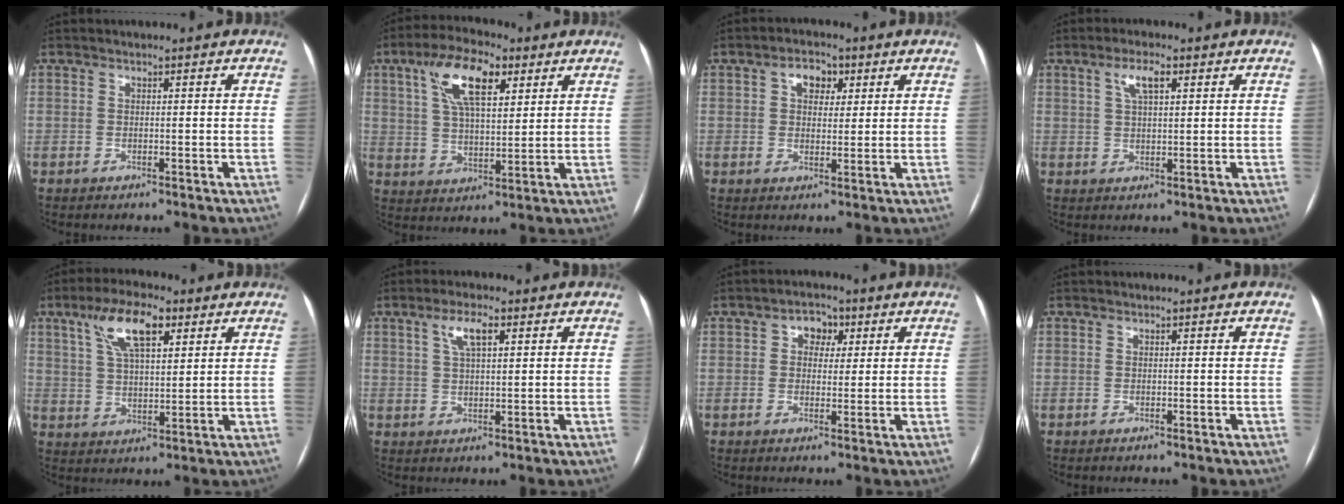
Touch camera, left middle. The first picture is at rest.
{"total": 11.6, "force": [5.4, 4.5, 9.2], "torque": [-0.175, 0.024, 0.099]}
{"total": 4.5, "force": [1.9, 3.0, 2.7], "torque": [-0.044, 0.015, 0.030]}
{"total": 4.2, "force": [1.9, 1.2, 3.5], "torque": [-0.072, 0.010, 0.038]}
{"total": 10.1, "force": [5.2, 3.5, 7.9], "torque": [-0.154, 0.021, 0.097]}
{"total": 4.6, "force": [2.1, 1.3, 3.9], "torque": [-0.080, 0.010, 0.042]}
{"total": 3.9, "force": [1.4, 2.8, 2.3], "torque": [-0.034, 0.015, 0.021]}
{"total": 0.0}